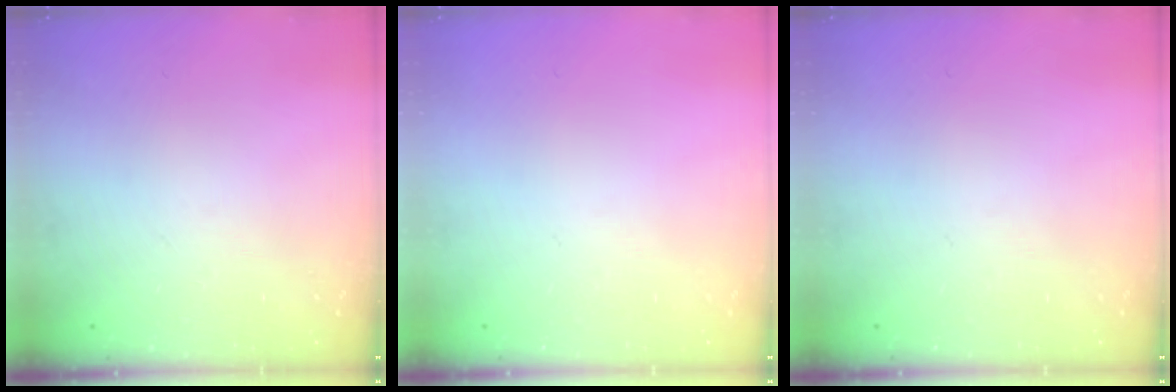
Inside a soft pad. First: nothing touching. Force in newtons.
{"total": 0.0}
{"total": 0.0}